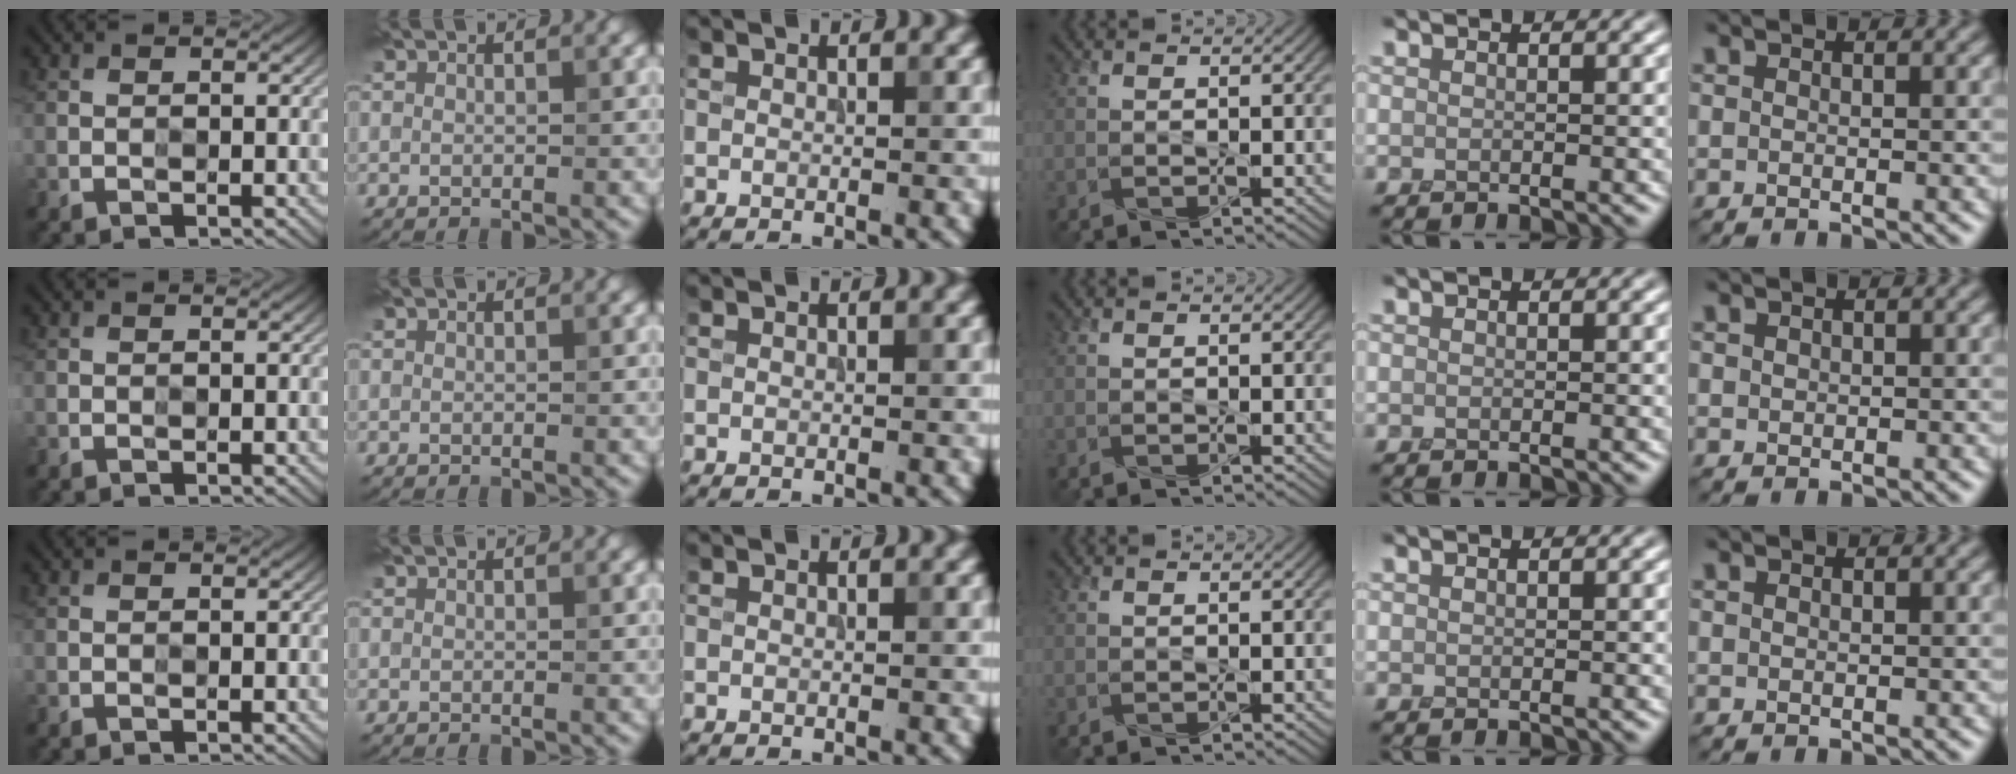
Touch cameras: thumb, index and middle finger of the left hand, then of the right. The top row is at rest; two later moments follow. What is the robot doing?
{"motion": "press", "object": "memory foam"}